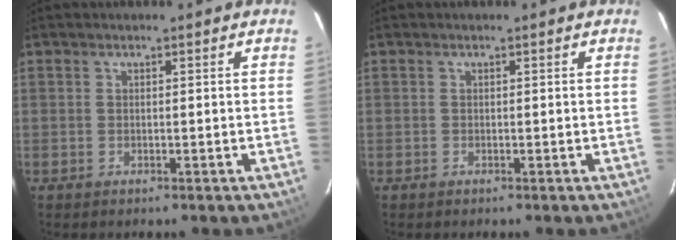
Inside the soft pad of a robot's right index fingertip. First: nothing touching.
{"total": 0.0}